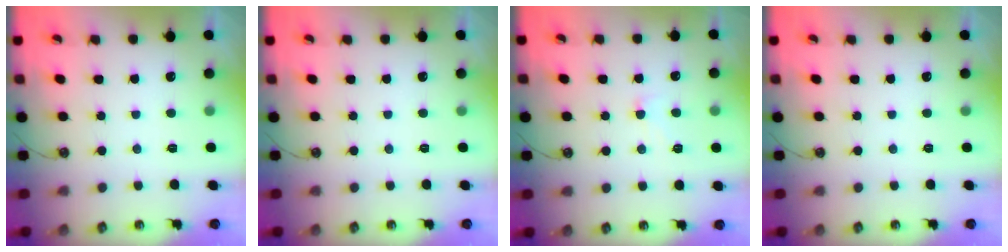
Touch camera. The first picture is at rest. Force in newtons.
{"total": 0.0}
{"total": 1.6, "press": 1.5, "slide": 0.5}
{"total": 0.0}